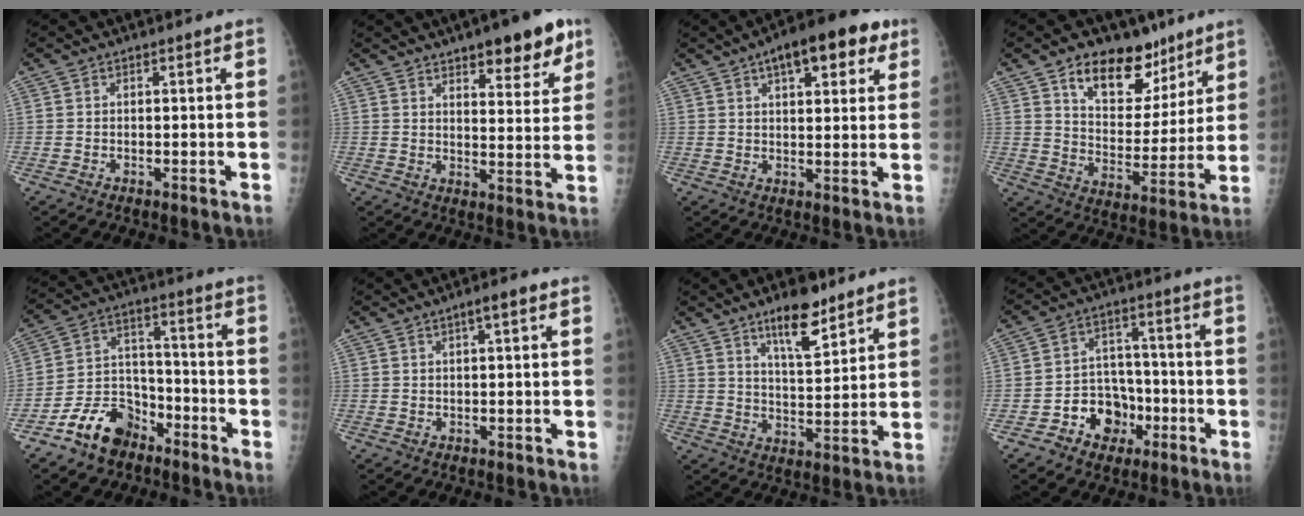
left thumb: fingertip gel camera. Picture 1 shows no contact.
{"total": 11.6, "force": [7.2, 4.0, 8.1], "torque": [-0.075, -0.036, 0.098]}
{"total": 13.2, "force": [6.7, 5.5, 9.9], "torque": [-0.103, 0.000, 0.088]}
{"total": 16.0, "force": [10.2, 9.3, 8.1], "torque": [-0.067, -0.057, 0.168]}
{"total": 11.2, "force": [-7.5, 7.0, 4.3], "torque": [-0.054, 0.067, -0.137]}
{"total": 2.5, "force": [1.0, 0.5, 2.3], "torque": [-0.035, 0.006, 0.013]}
{"total": 11.0, "force": [7.2, 3.5, 7.6], "torque": [-0.106, -0.045, 0.122]}
{"total": 9.3, "force": [-4.2, 7.3, 3.9], "torque": [-0.017, 0.041, -0.068]}